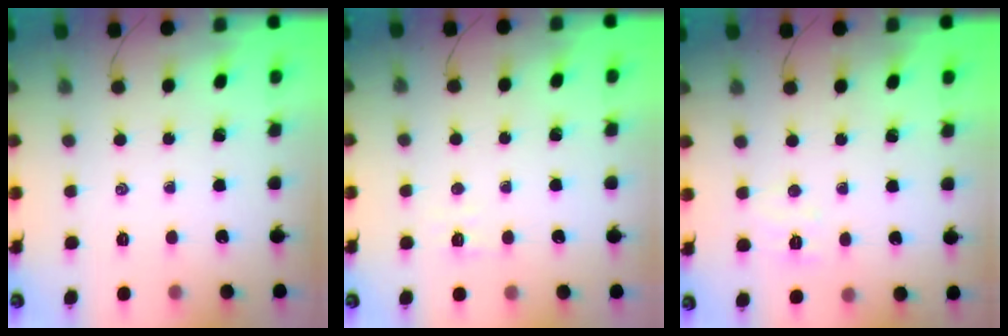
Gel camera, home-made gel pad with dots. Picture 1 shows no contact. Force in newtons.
{"total": 2.3, "press": 2.1, "slide": 0.8}
{"total": 4.6, "press": 4.5, "slide": 1.0}